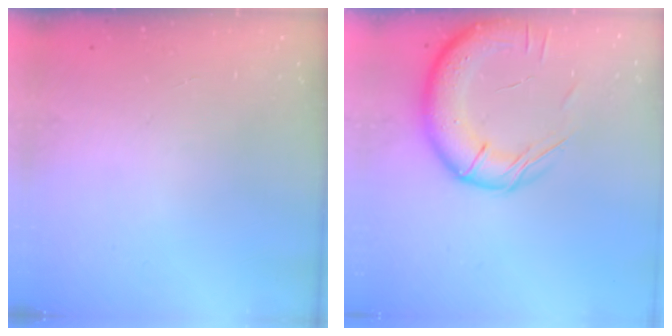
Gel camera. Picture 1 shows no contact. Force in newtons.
{"total": 15.7, "press": 15.3, "slide": 3.2}